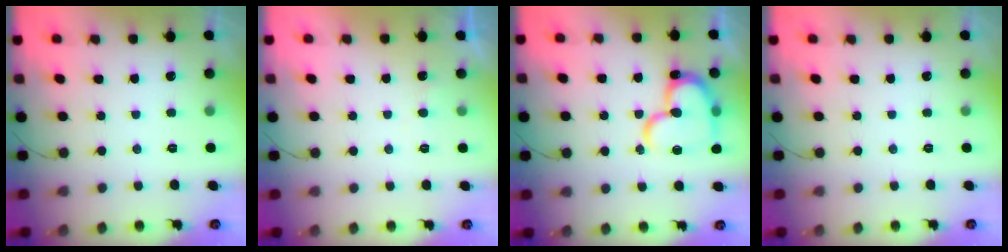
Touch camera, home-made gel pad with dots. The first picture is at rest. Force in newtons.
{"total": 2.6, "press": 2.6, "slide": 0.3}
{"total": 18.8, "press": 18.8, "slide": 1.7}
{"total": 0.0}